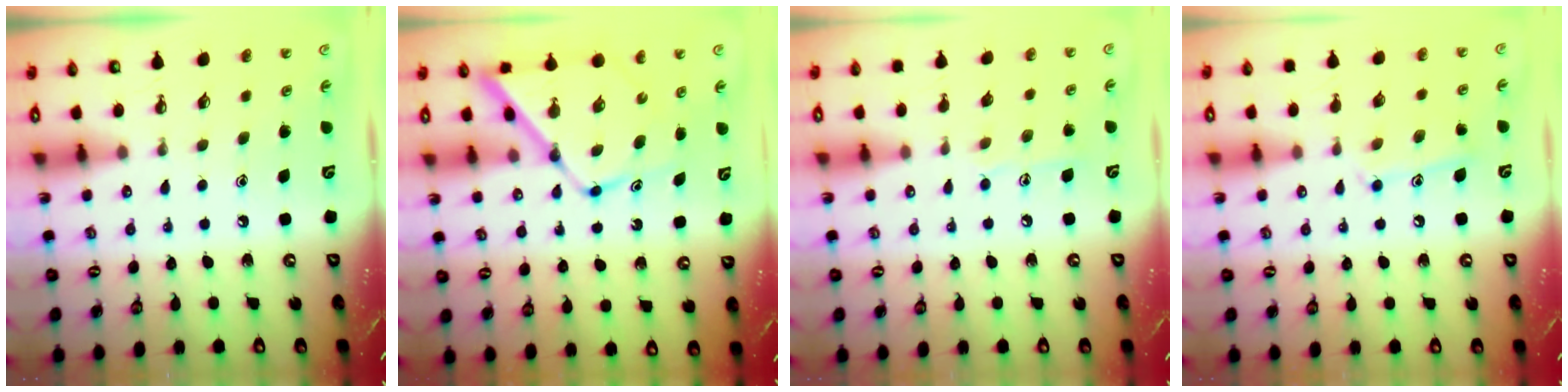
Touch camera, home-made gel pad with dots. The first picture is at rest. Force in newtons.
{"total": 10.7, "press": 10.7, "slide": 1.1}
{"total": 7.8, "press": 7.8, "slide": 0.7}
{"total": 9.5, "press": 9.5, "slide": 0.7}